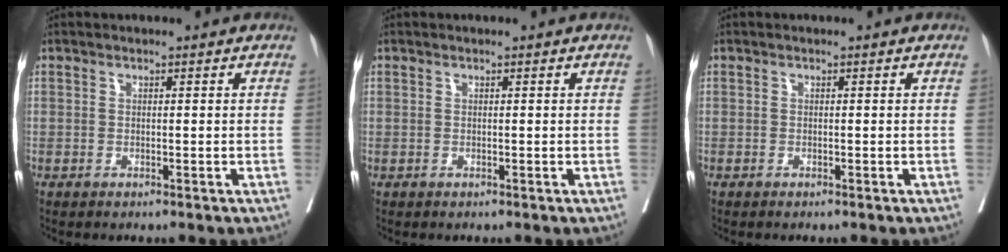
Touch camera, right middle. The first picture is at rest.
{"total": 0.0}
{"total": 0.6, "force": [-0.5, 0.0, 0.2], "torque": [-0.001, -0.001, -0.010]}